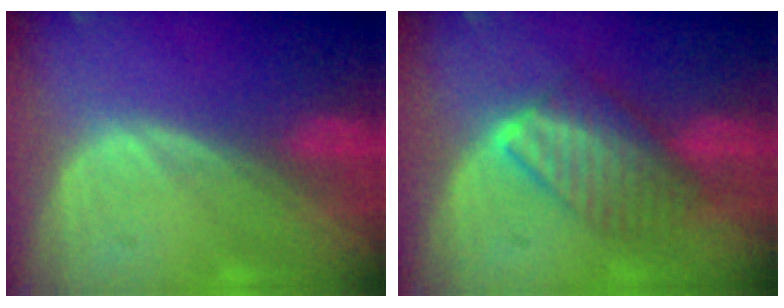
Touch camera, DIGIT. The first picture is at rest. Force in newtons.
{"total": 6.4, "press": 6.4, "slide": 0.6}